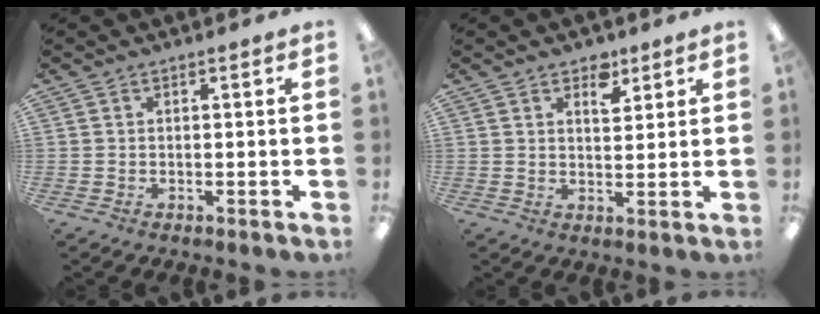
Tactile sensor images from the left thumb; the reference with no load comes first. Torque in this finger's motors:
{"motor_torque": [-0.33, -0.13, -0.24, -0.29, 0.02]}